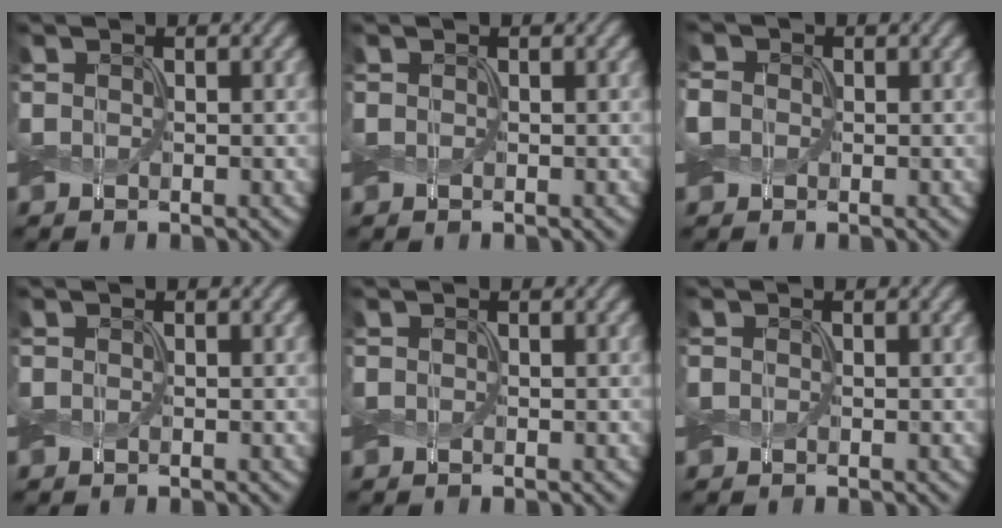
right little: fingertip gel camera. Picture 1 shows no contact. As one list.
[{"total": 0.0}, {"total": 2.0, "force": [0.0, 1.8, 0.8], "torque": [-0.026, 0.003, -0.005]}, {"total": 0.0}, {"total": 0.0}, {"total": 0.0}]